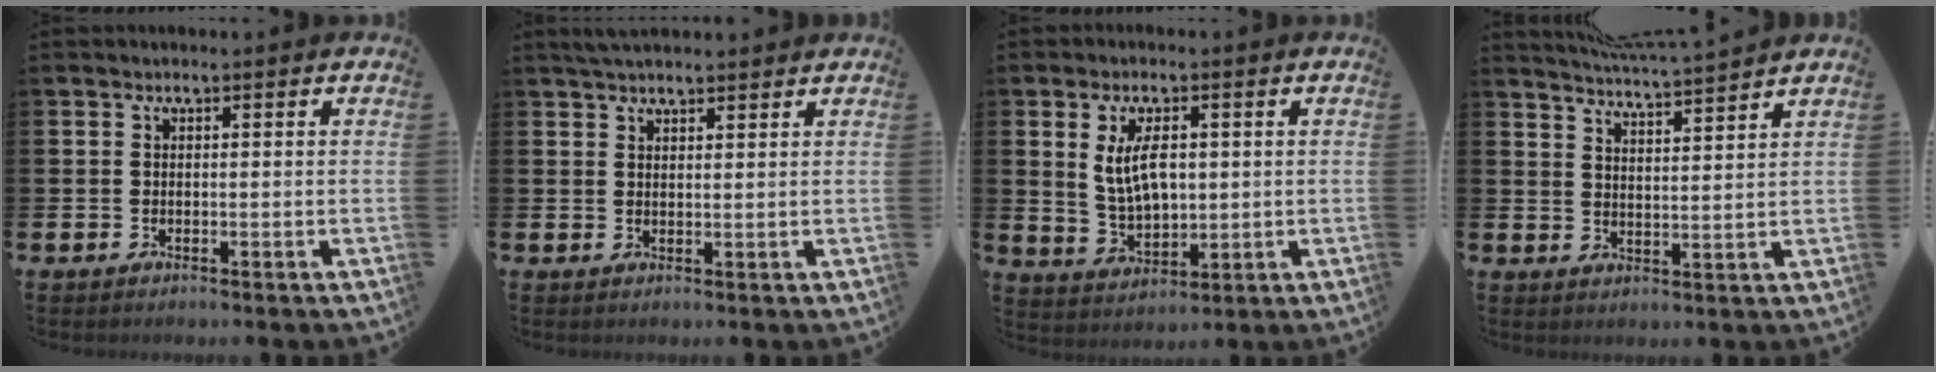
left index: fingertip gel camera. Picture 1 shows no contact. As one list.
[{"total": 2.7, "force": [2.5, 0.6, 0.9], "torque": [-0.021, -0.003, 0.046]}, {"total": 5.9, "force": [1.9, 3.0, 4.8], "torque": [-0.075, -0.001, 0.028]}, {"total": 5.0, "force": [4.9, -0.7, 0.6], "torque": [-0.020, -0.034, 0.086]}]